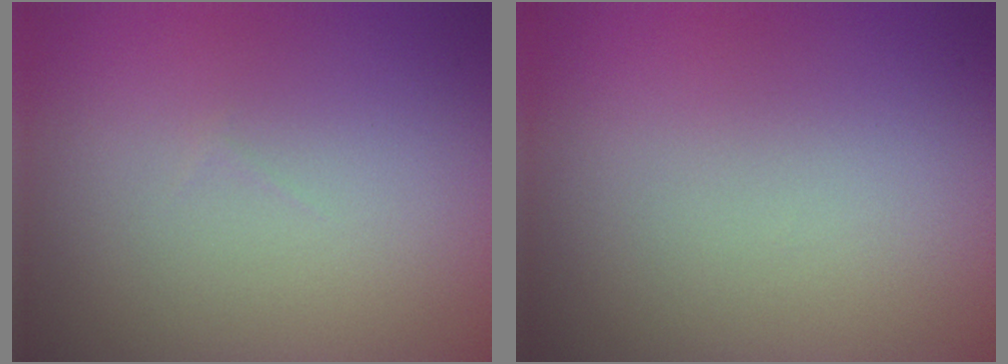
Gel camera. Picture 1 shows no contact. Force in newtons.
{"total": 0.0}